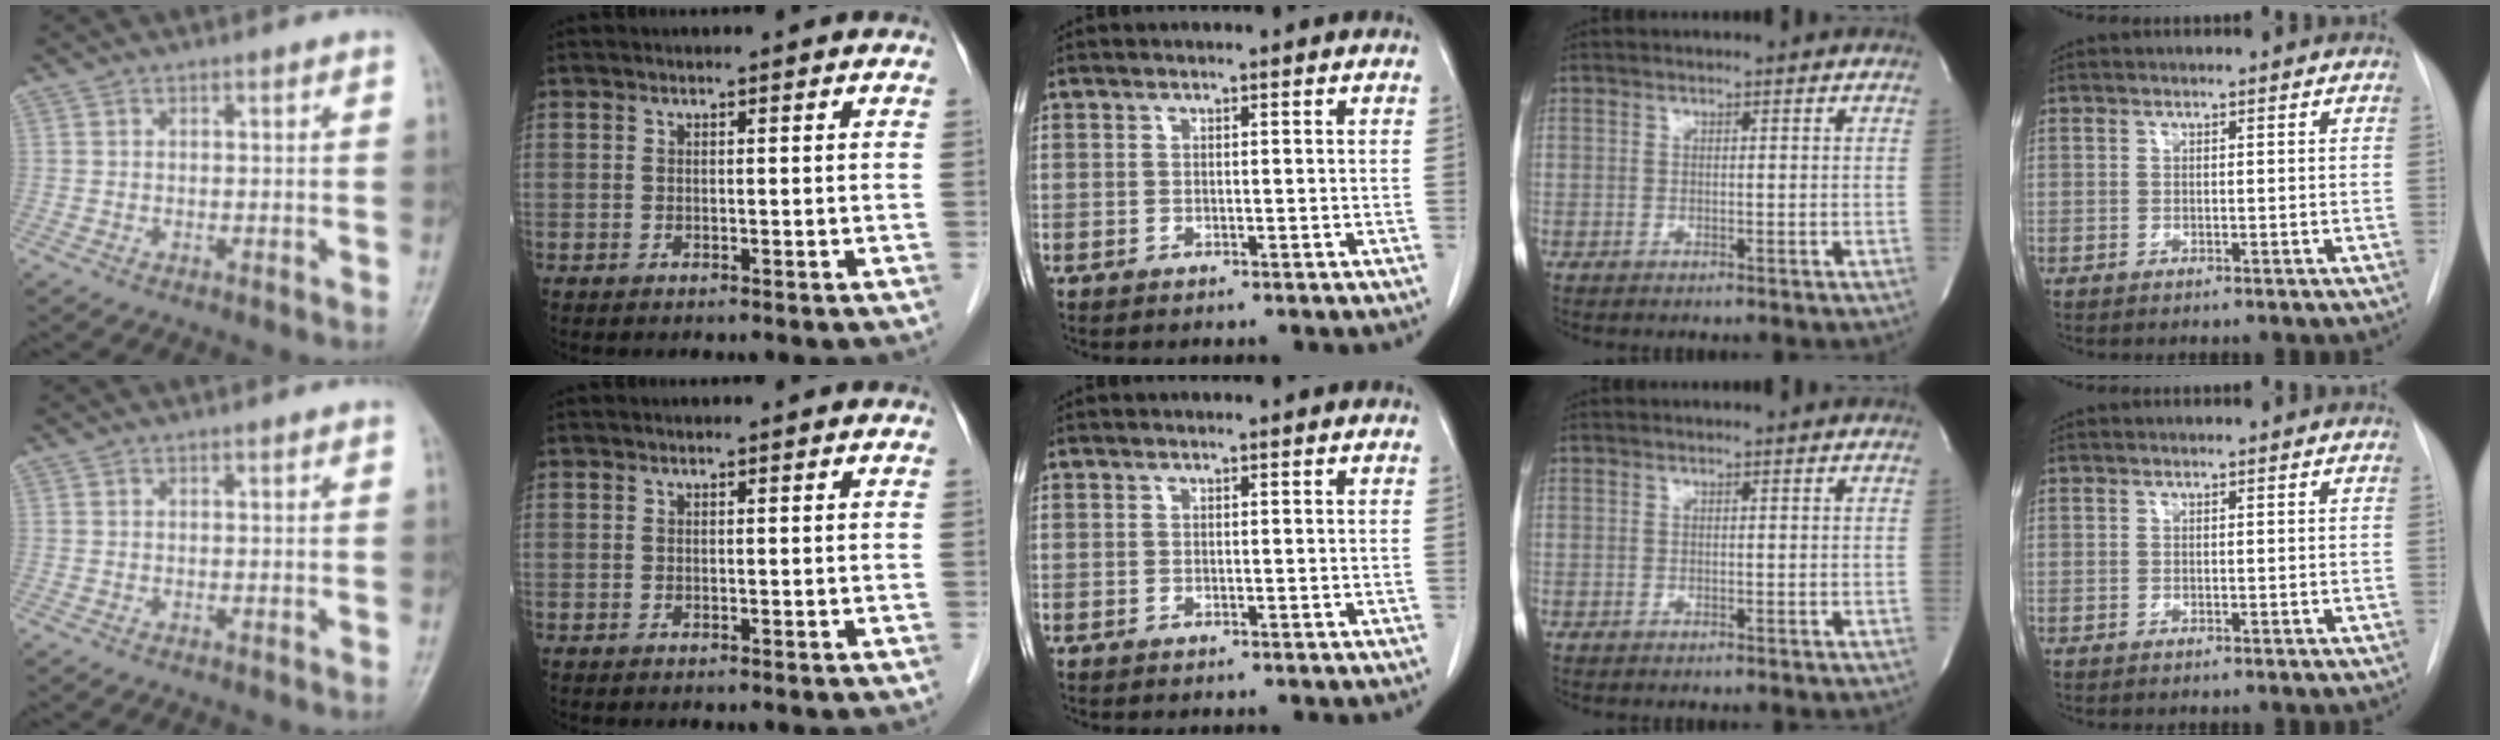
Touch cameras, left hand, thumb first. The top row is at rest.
{}